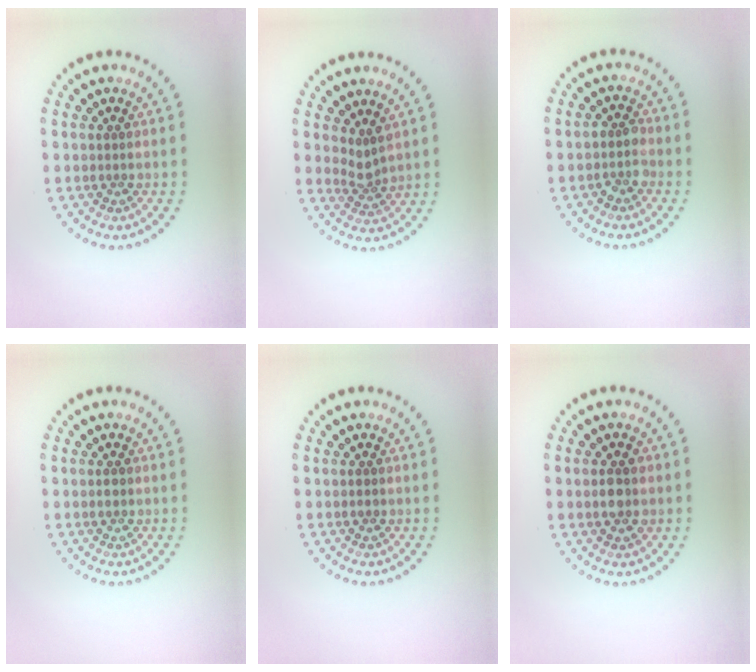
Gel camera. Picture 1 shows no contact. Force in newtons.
{"total": 1.9, "press": 1.4, "slide": 1.3}
{"total": 1.7, "press": 1.6, "slide": 0.7}
{"total": 1.2, "press": 1.2, "slide": 0.1}
{"total": 0.8, "press": 0.8, "slide": 0.2}
{"total": 2.5, "press": 2.5, "slide": 0.2}